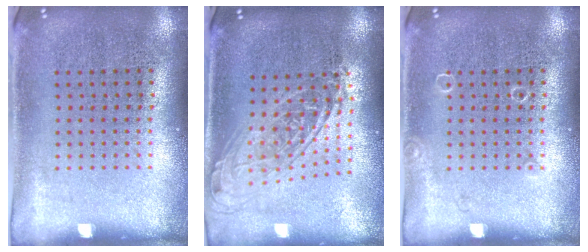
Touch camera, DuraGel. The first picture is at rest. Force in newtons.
{"total": 1.7, "press": 1.3, "slide": 1.1}
{"total": 0.5, "press": 0.5, "slide": 0.1}